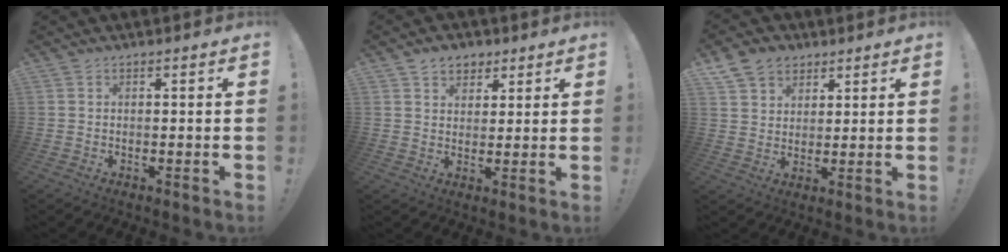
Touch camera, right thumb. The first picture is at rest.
{"total": 6.0, "force": [3.6, 4.6, 1.6], "torque": [-0.016, -0.016, 0.067]}
{"total": 8.6, "force": [5.4, 6.4, 2.2], "torque": [-0.038, -0.029, 0.108]}